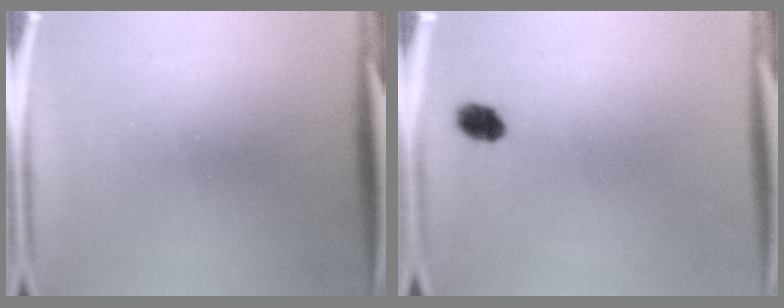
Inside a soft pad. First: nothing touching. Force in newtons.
{"total": 2.9}